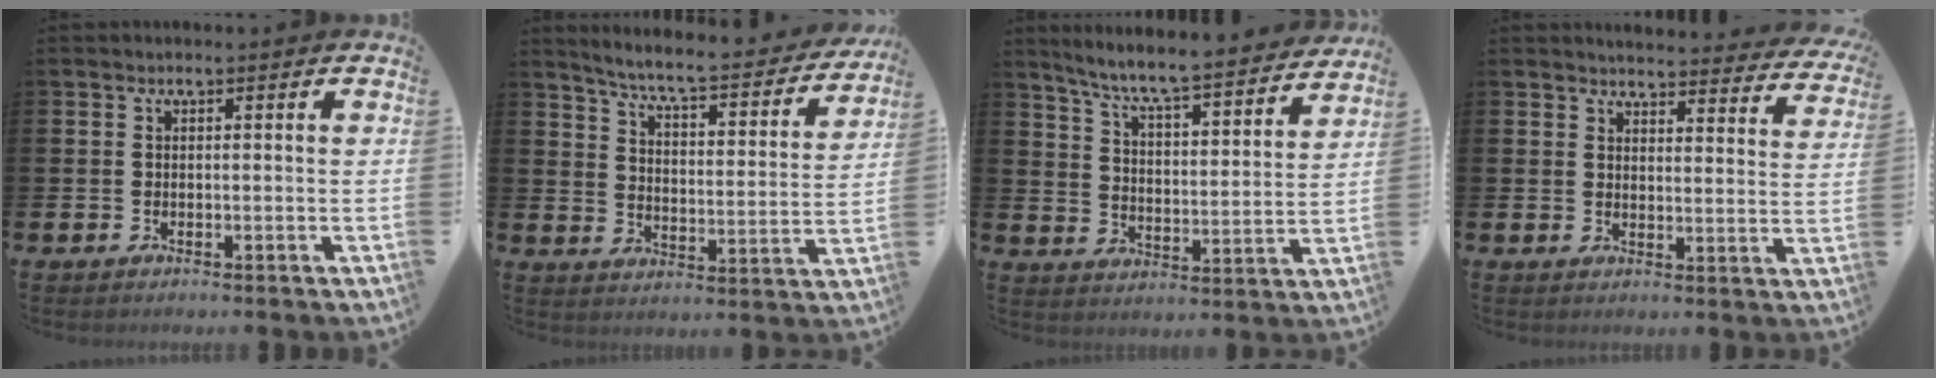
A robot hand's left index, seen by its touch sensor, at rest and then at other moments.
{"total": 6.6, "force": [6.1, 0.5, 2.6], "torque": [-0.072, -0.051, 0.096]}
{"total": 7.5, "force": [7.0, 0.2, 2.7], "torque": [-0.077, -0.059, 0.116]}
{"total": 4.1, "force": [4.1, 0.4, 0.3], "torque": [-0.009, -0.035, 0.069]}